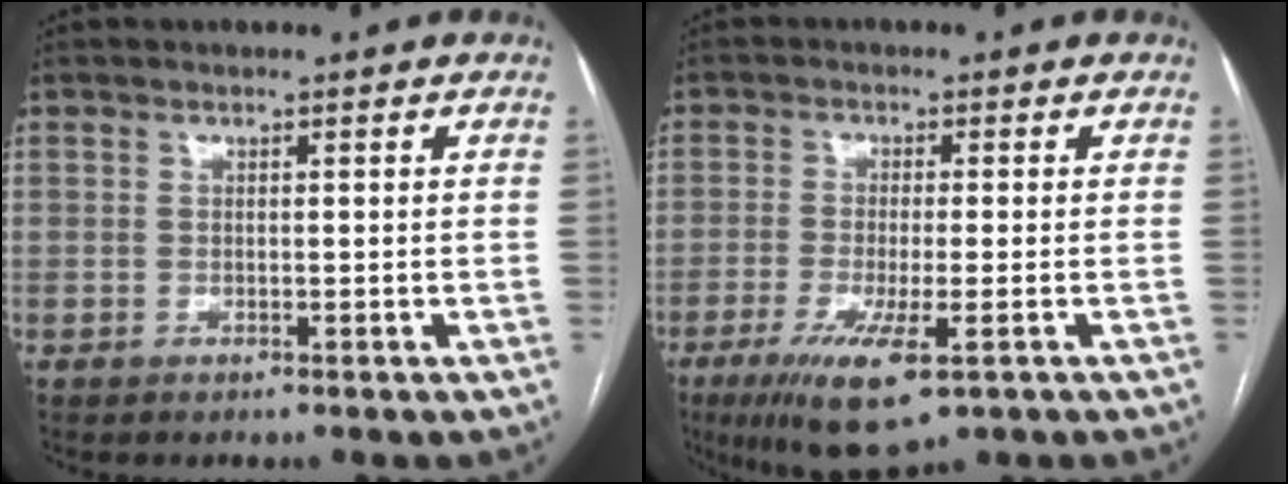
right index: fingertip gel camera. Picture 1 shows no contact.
{"total": 9.6, "force": [-4.8, 1.8, 8.1], "torque": [-0.148, -0.028, -0.077]}